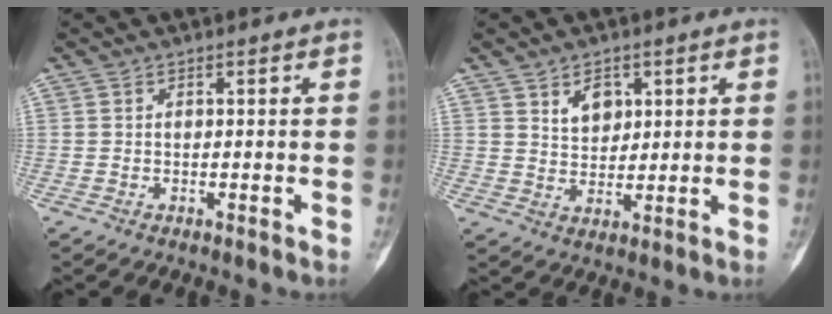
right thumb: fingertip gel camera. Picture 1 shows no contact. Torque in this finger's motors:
{"motor_torque": [0.00, 0.01, 0.08, -0.08, 0.03]}